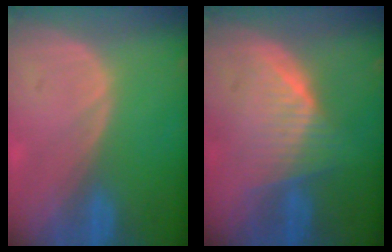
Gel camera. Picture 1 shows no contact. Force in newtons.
{"total": 6.5, "press": 6.2, "slide": 1.8}